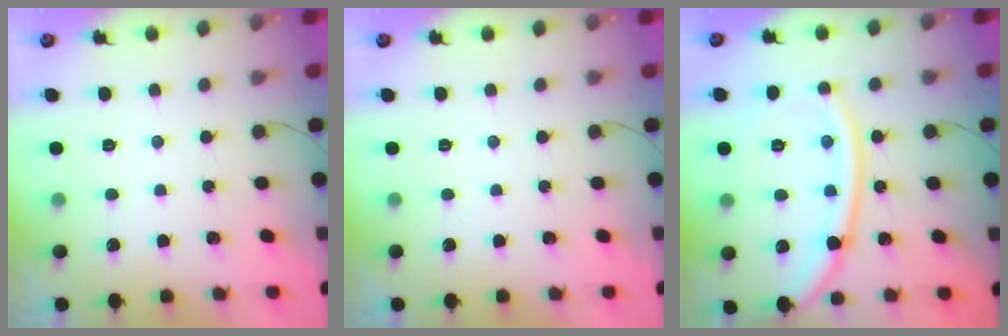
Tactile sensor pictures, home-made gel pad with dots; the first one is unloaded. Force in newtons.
{"total": 0.0}
{"total": 14.8, "press": 14.7, "slide": 1.9}